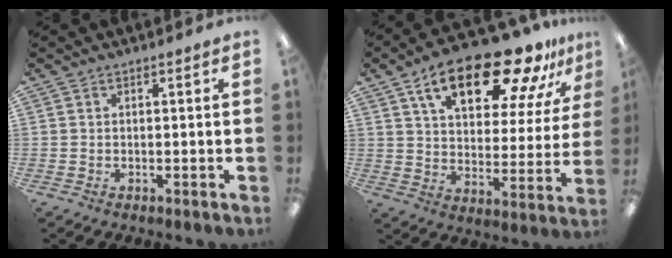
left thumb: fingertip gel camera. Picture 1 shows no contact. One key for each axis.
{"total": 22.7, "fx": 14.5, "fy": 9.3, "fz": 14.9, "tx": -0.232, "ty": -0.072, "tz": 0.238}